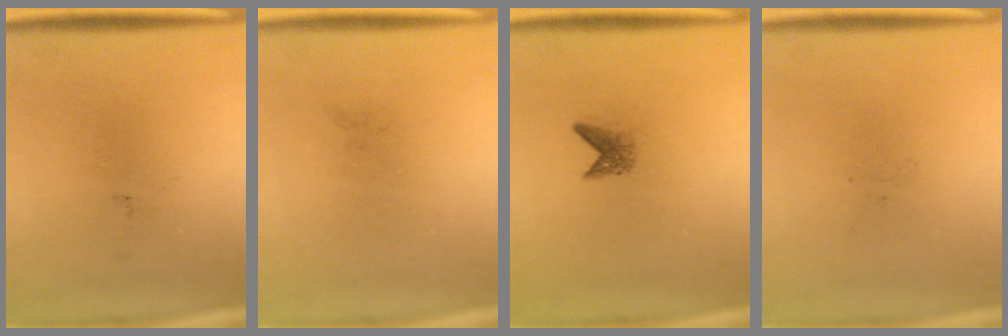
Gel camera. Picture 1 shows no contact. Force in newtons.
{"total": 0.0}
{"total": 1.6}
{"total": 0.0}